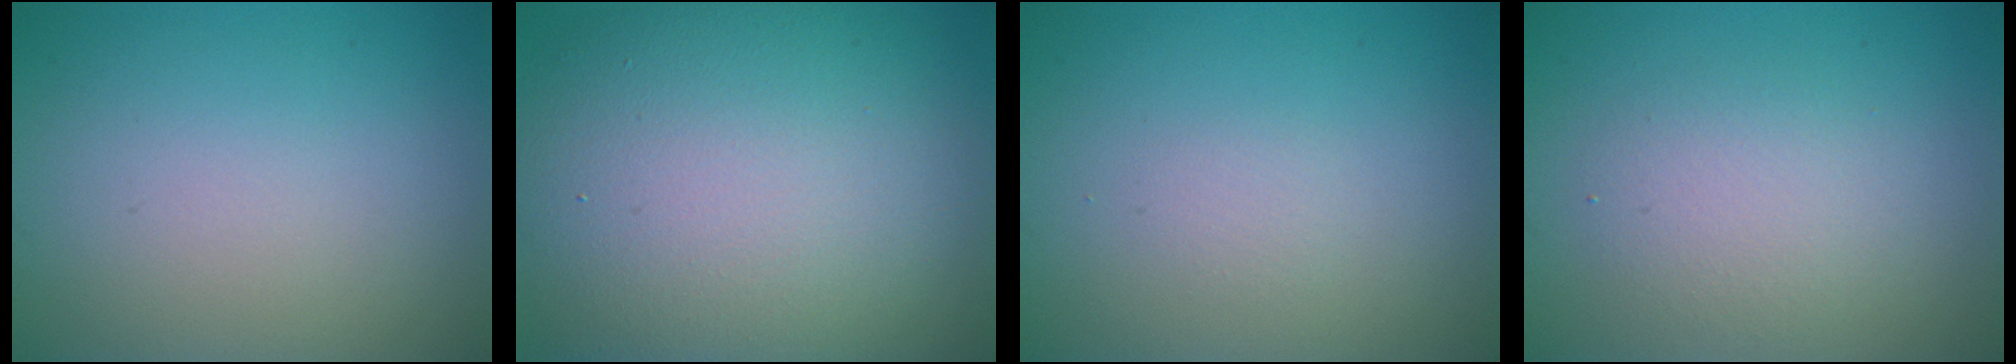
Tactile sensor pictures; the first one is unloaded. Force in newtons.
{"total": 14.6, "press": 14.6, "slide": 0.5}
{"total": 0.7, "press": 0.7, "slide": 0.1}
{"total": 2.9, "press": 2.8, "slide": 0.2}